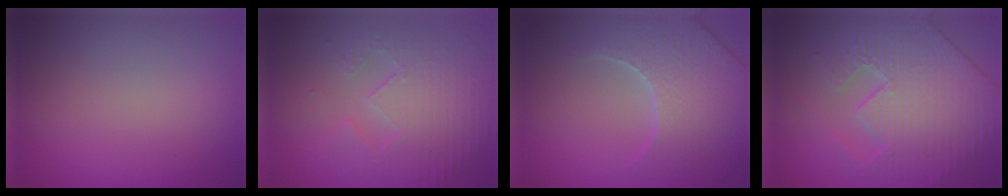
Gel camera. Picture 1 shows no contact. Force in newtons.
{"total": 4.0, "press": 3.6, "slide": 1.7}
{"total": 5.4, "press": 5.1, "slide": 1.7}
{"total": 5.6, "press": 5.2, "slide": 2.2}